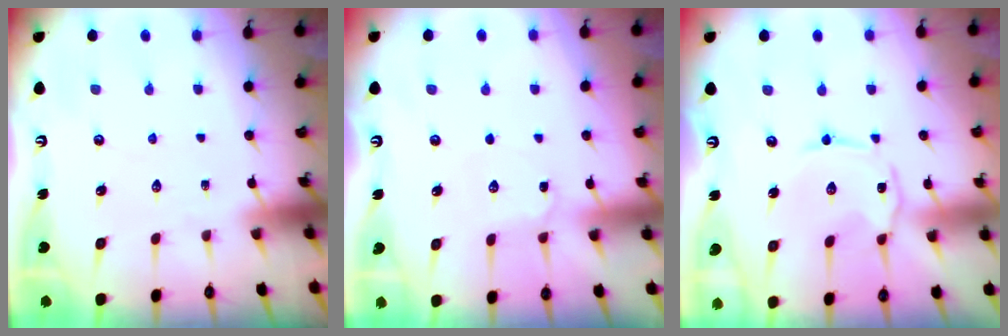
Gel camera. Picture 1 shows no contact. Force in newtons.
{"total": 3.8, "press": 3.8, "slide": 0.6}
{"total": 2.1, "press": 2.0, "slide": 0.4}